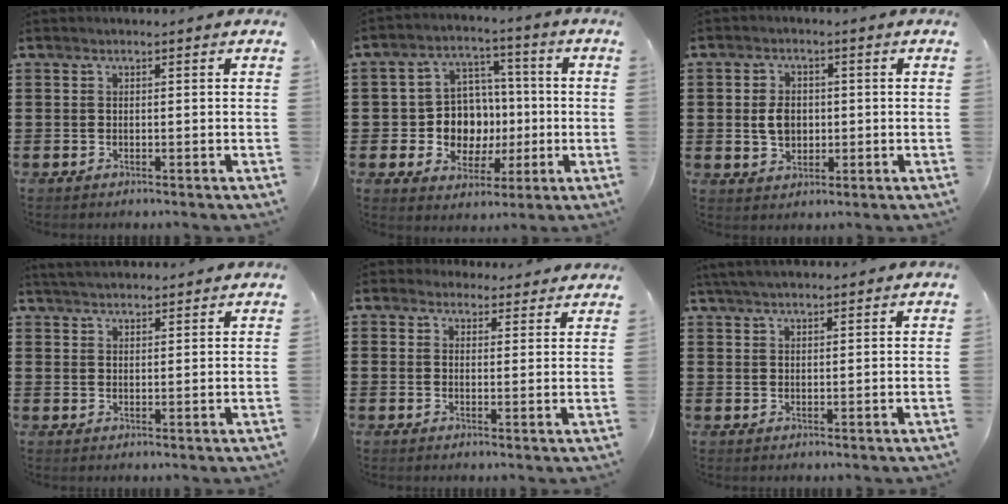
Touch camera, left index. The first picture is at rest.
{"total": 9.4, "force": [-0.6, 8.4, 4.1], "torque": [-0.101, 0.014, -0.006]}
{"total": 4.3, "force": [0.0, 3.1, 3.0], "torque": [-0.056, 0.007, -0.004]}
{"total": 2.6, "force": [2.6, 0.2, 0.4], "torque": [-0.014, -0.001, 0.050]}
{"total": 3.1, "force": [2.8, 1.2, 0.3], "torque": [-0.008, -0.006, 0.052]}
{"total": 3.5, "force": [3.1, 0.6, 1.6], "torque": [-0.039, 0.000, 0.059]}